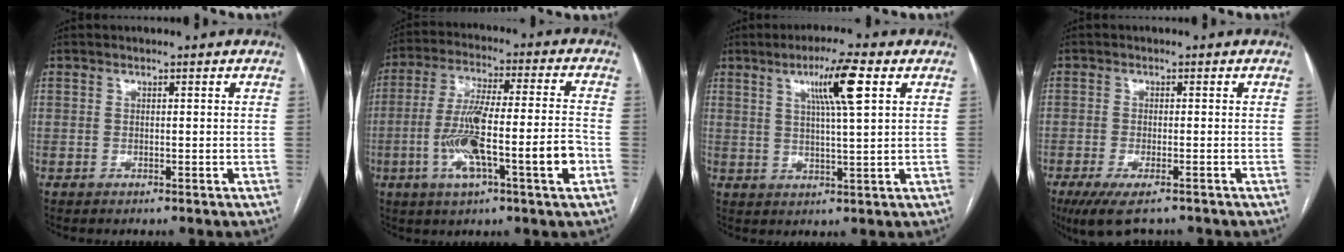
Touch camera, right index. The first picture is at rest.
{"total": 14.9, "force": [-4.4, 1.2, 14.2], "torque": [-0.259, 0.006, -0.075]}
{"total": 8.1, "force": [3.4, -0.1, 7.3], "torque": [-0.126, 0.005, 0.056]}
{"total": 7.8, "force": [-5.8, 1.7, 4.9], "torque": [-0.080, -0.019, -0.092]}